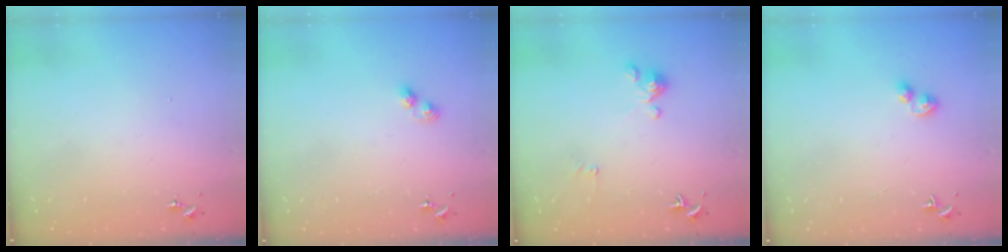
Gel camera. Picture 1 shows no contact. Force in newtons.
{"total": 4.2, "press": 4.2, "slide": 0.5}
{"total": 0.0}
{"total": 4.3, "press": 4.2, "slide": 0.7}